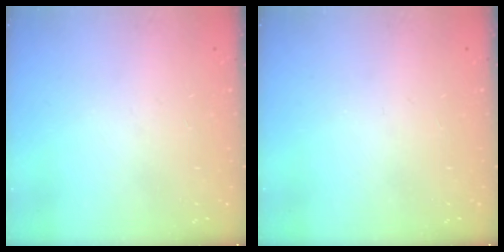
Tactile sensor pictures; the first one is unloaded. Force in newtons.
{"total": 0.0}